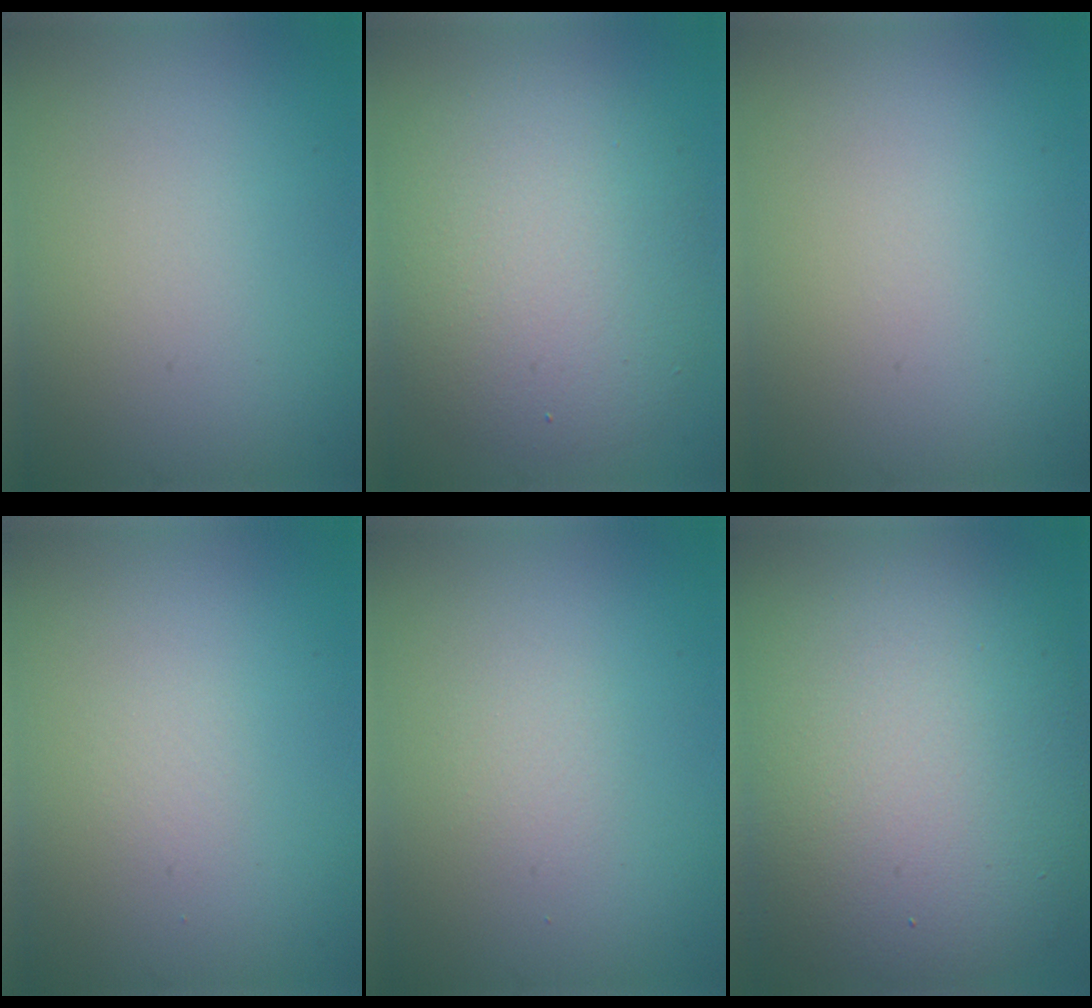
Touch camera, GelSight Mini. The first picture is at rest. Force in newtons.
{"total": 7.3, "press": 7.3, "slide": 0.5}
{"total": 0.0}
{"total": 0.6, "press": 0.6, "slide": 0.1}
{"total": 0.9, "press": 0.9, "slide": 0.1}
{"total": 13.4, "press": 13.4, "slide": 0.4}